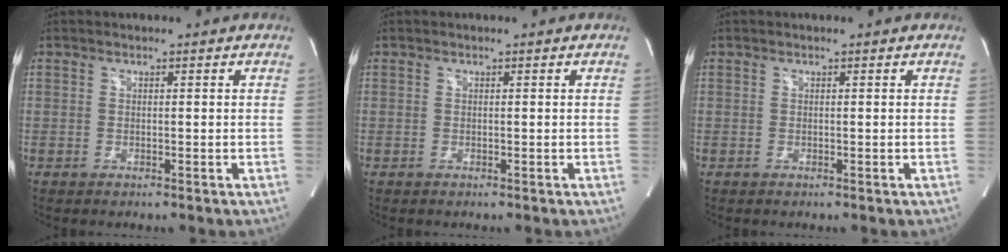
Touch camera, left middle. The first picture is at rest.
{"total": 0.0}
{"total": 0.0}